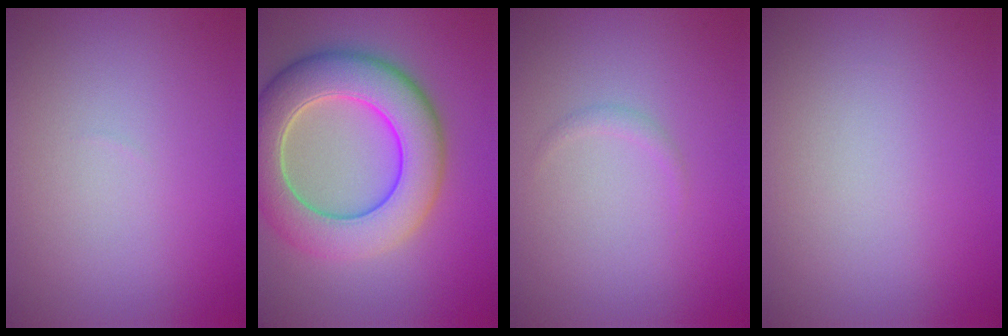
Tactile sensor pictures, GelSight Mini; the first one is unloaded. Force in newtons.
{"total": 9.4, "press": 9.4, "slide": 0.5}
{"total": 0.7, "press": 0.7, "slide": 0.0}
{"total": 0.0}